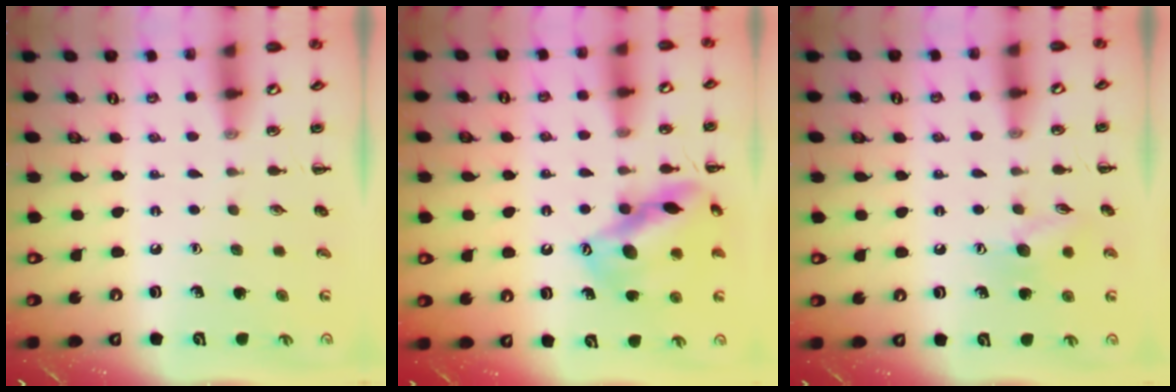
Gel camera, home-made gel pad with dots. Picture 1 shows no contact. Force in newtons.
{"total": 15.7, "press": 15.5, "slide": 2.4}
{"total": 8.6, "press": 8.5, "slide": 1.2}